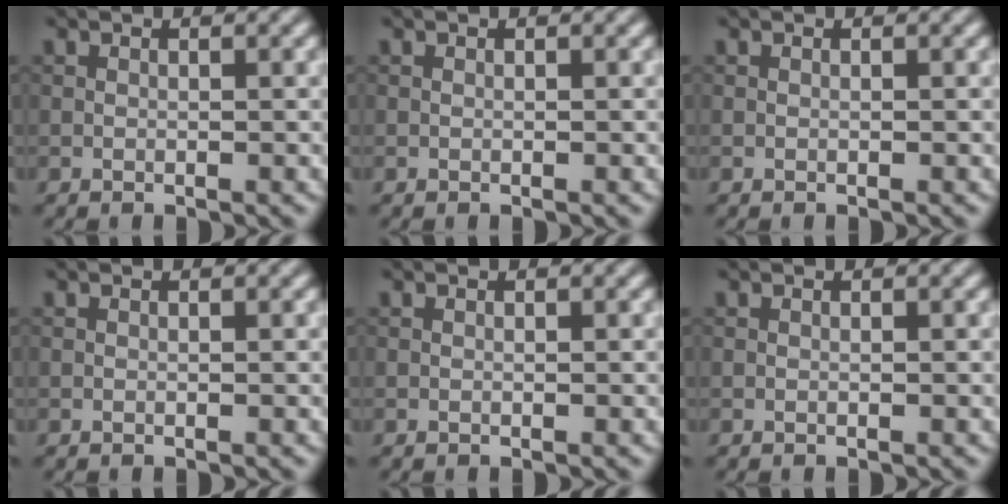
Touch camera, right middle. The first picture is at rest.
{"total": 0.0}
{"total": 0.0}
{"total": 0.0}
{"total": 0.0}
{"total": 0.0}